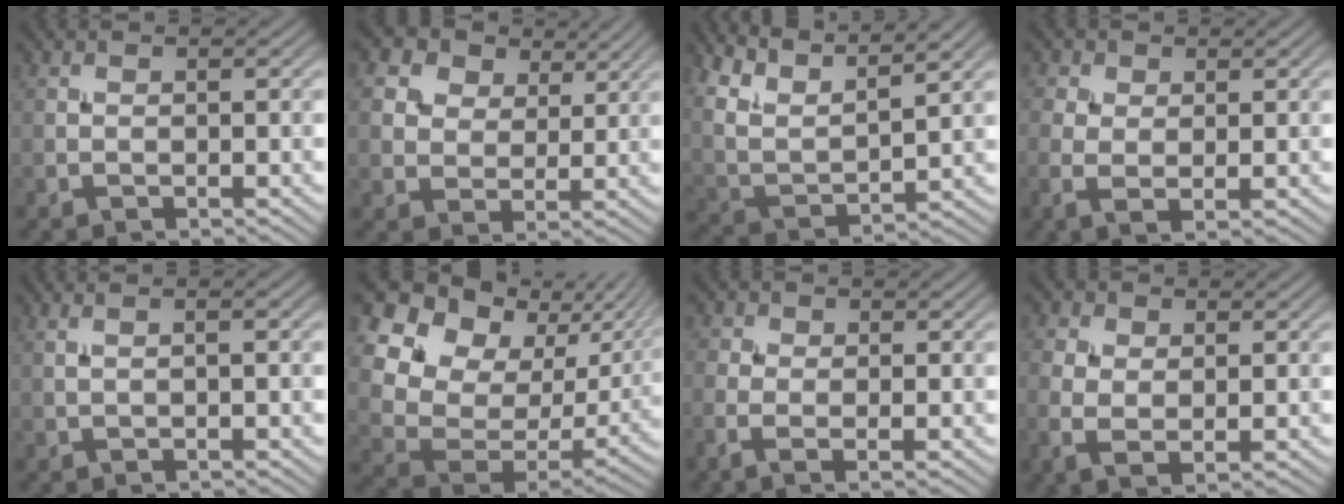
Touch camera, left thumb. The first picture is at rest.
{"total": 12.3, "force": [7.6, 8.1, 5.2], "torque": [-0.172, 0.014, 0.143]}
{"total": 11.6, "force": [8.8, 2.9, 6.9], "torque": [-0.157, 0.001, 0.138]}
{"total": 3.6, "force": [0.6, 2.0, 2.9], "torque": [-0.074, 0.001, 0.006]}
{"total": 2.4, "force": [0.8, 0.7, 2.2], "torque": [-0.026, -0.001, -0.001]}
{"total": 16.0, "force": [6.8, 11.1, 9.3], "torque": [-0.216, 0.003, 0.150]}
{"total": 2.8, "force": [-0.7, 1.3, 2.3], "torque": [-0.060, -0.001, -0.019]}
{"total": 4.1, "force": [0.4, 2.4, 3.3], "torque": [-0.081, -0.001, 0.004]}